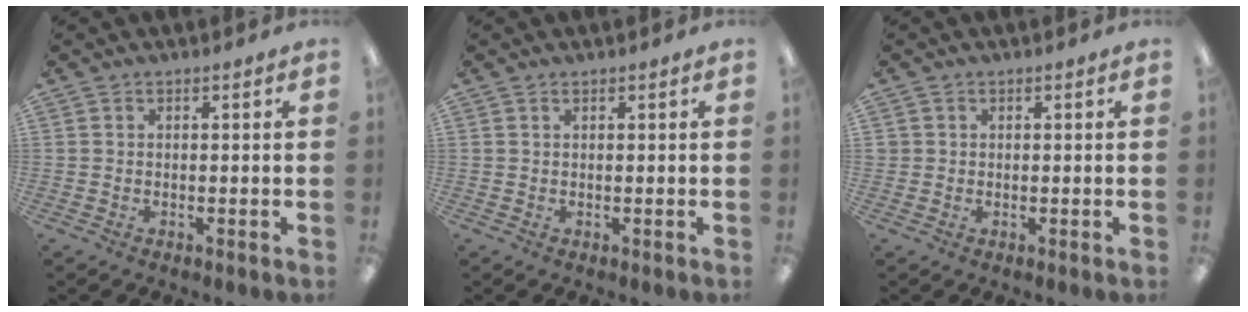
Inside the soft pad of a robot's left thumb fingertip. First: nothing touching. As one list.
[{"total": 0.5, "force": [0.4, 0.2, 0.3], "torque": [-0.007, 0.002, 0.006]}, {"total": 1.1, "force": [0.4, 1.0, 0.0], "torque": [-0.001, 0.003, 0.006]}]